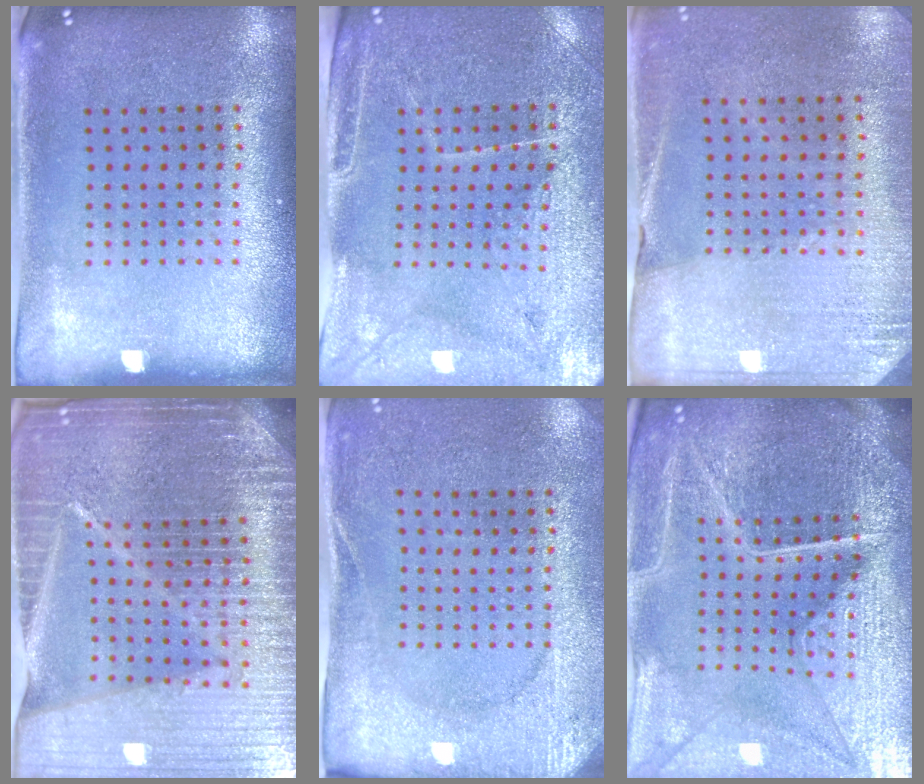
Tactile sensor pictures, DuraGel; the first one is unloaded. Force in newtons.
{"total": 3.3, "press": 3.2, "slide": 1.0}
{"total": 2.7, "press": 2.6, "slide": 0.9}
{"total": 7.1, "press": 6.1, "slide": 3.7}
{"total": 2.6, "press": 2.4, "slide": 1.0}
{"total": 6.2, "press": 5.5, "slide": 2.9}